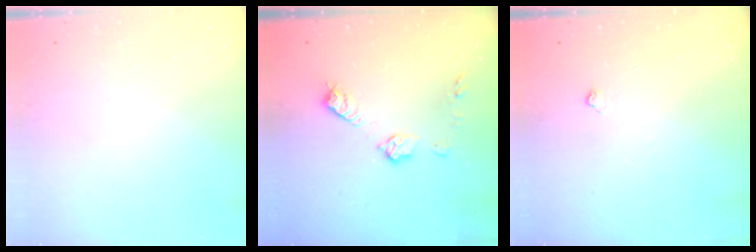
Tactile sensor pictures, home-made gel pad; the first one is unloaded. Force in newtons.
{"total": 9.2, "press": 9.2, "slide": 0.3}
{"total": 2.7, "press": 2.7, "slide": 0.6}